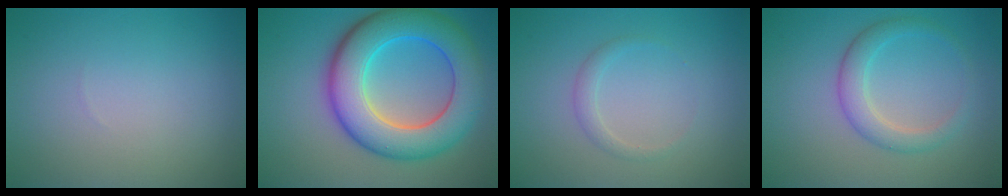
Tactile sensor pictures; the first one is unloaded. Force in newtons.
{"total": 10.0, "press": 10.0, "slide": 0.4}
{"total": 1.2, "press": 1.2, "slide": 0.1}
{"total": 2.9, "press": 2.9, "slide": 0.1}